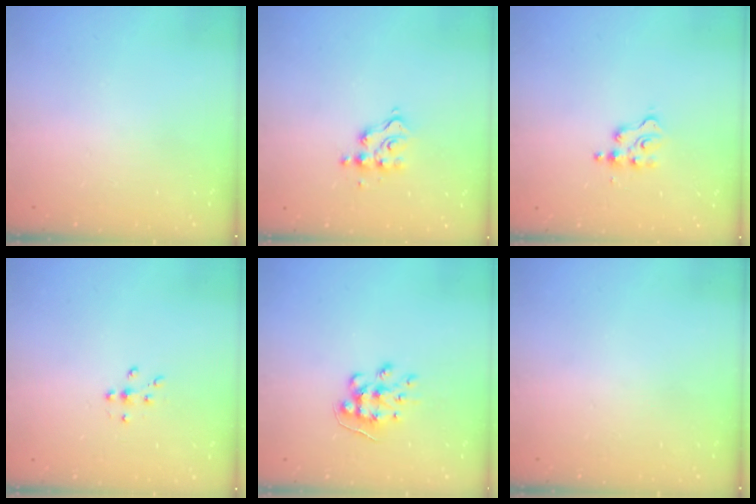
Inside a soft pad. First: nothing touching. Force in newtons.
{"total": 5.7, "press": 5.7, "slide": 0.3}
{"total": 3.9, "press": 3.8, "slide": 0.6}
{"total": 5.7, "press": 5.5, "slide": 1.3}
{"total": 8.9, "press": 8.9, "slide": 0.8}
{"total": 0.0}